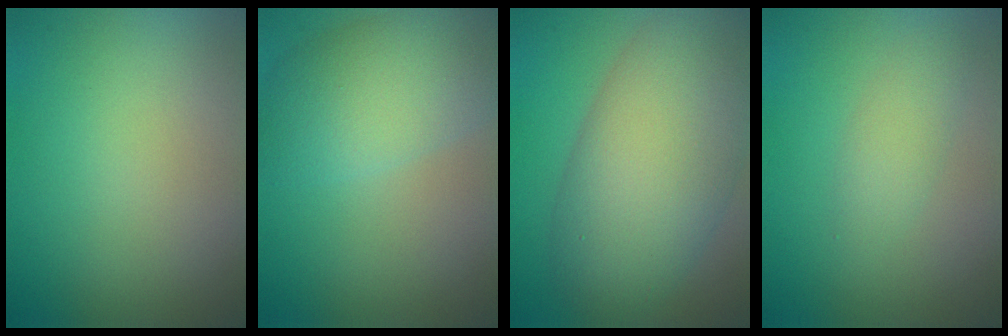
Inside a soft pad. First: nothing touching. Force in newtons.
{"total": 6.6, "press": 6.6, "slide": 0.1}
{"total": 11.1, "press": 11.0, "slide": 0.8}
{"total": 1.8, "press": 1.8, "slide": 0.0}